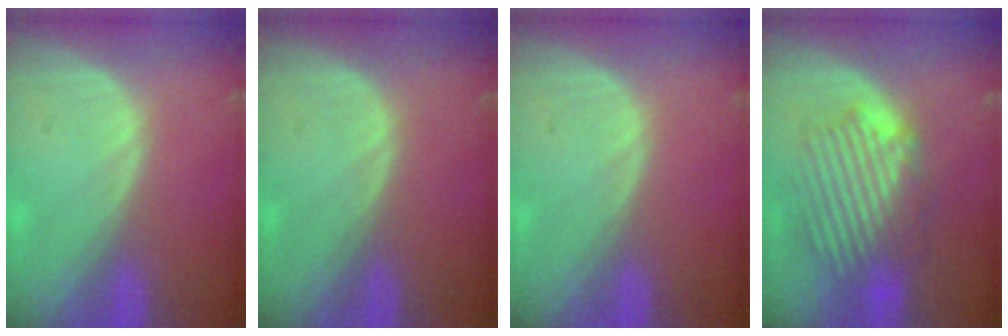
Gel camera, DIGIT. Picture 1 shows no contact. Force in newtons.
{"total": 0.0}
{"total": 0.0}
{"total": 9.0, "press": 8.6, "slide": 2.7}